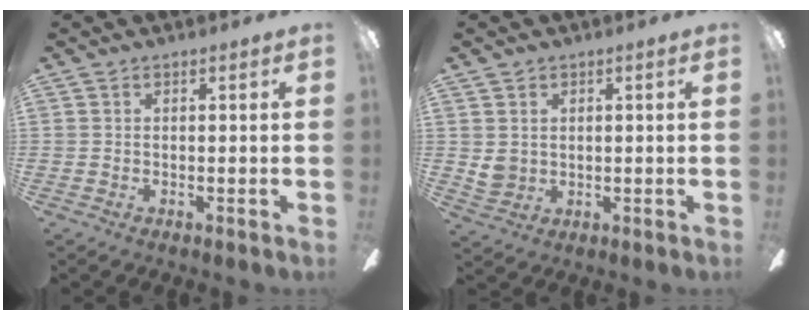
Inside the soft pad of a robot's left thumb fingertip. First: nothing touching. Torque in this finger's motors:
{"motor_torque": [0.25, 1.07, 0.48, -0.57, 0.00]}